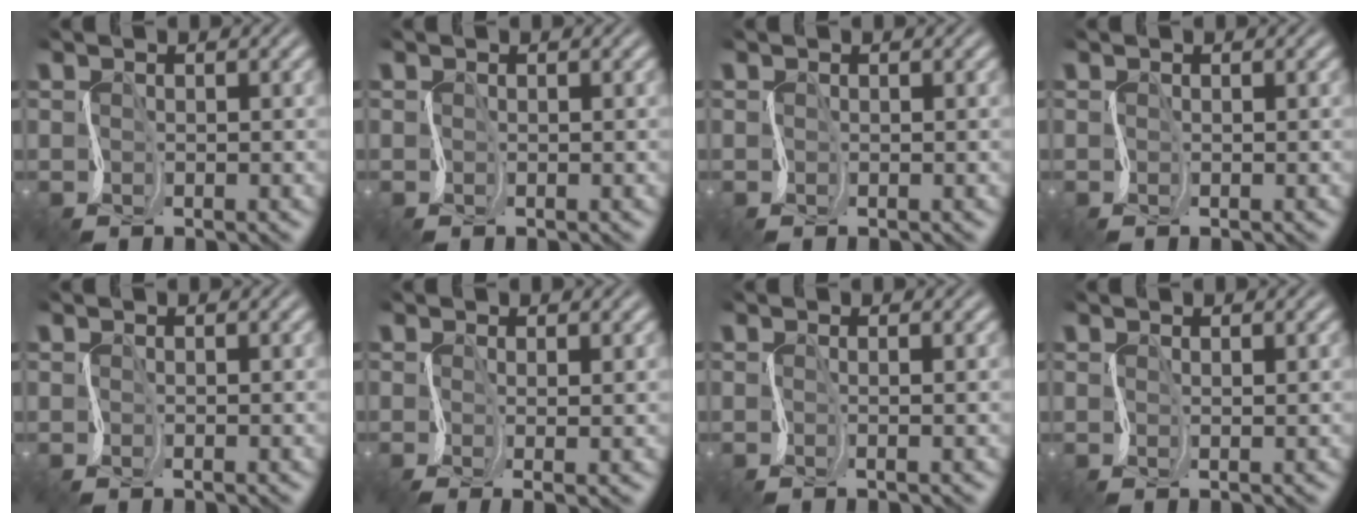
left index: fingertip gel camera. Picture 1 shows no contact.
{"total": 0.0}
{"total": 0.0}
{"total": 0.0}
{"total": 0.0}
{"total": 1.6, "force": [0.1, 0.3, 1.6], "torque": [-0.032, -0.003, 0.005]}
{"total": 1.0, "force": [0.5, 0.4, 0.8], "torque": [-0.003, 0.001, 0.005]}
{"total": 0.9, "force": [0.8, -0.3, -0.2], "torque": [-0.002, 0.007, 0.016]}